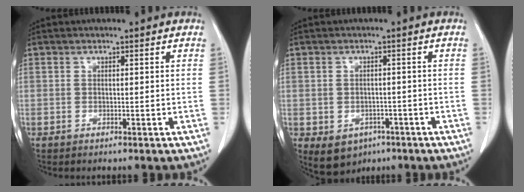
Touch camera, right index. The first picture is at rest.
{"total": 5.7, "force": [-2.8, 4.5, 2.2], "torque": [-0.033, 0.002, -0.030]}